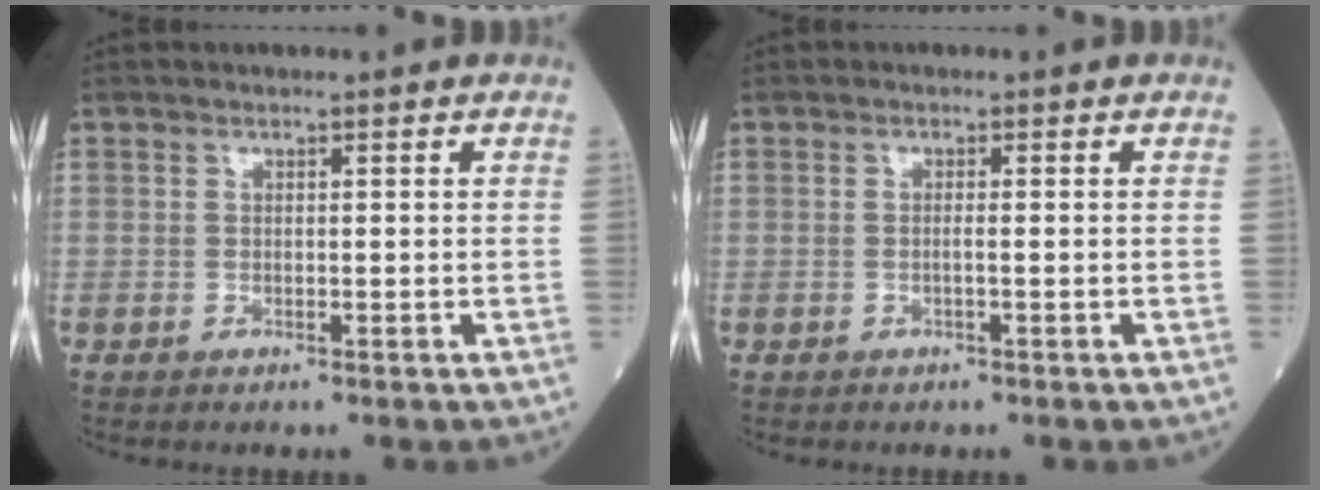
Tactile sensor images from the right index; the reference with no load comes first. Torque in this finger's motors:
{"motor_torque": [-0.05, 0.07, -0.04, -0.01]}